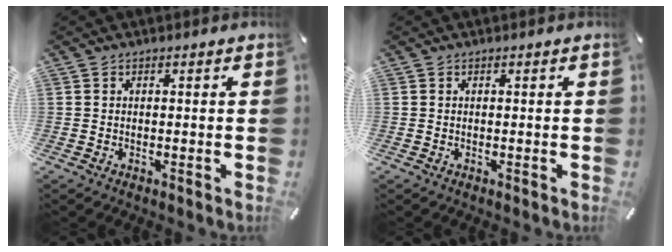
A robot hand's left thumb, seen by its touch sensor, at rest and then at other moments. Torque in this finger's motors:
{"motor_torque": [-0.21, 0.06, 0.02, 0.03, 0.00]}